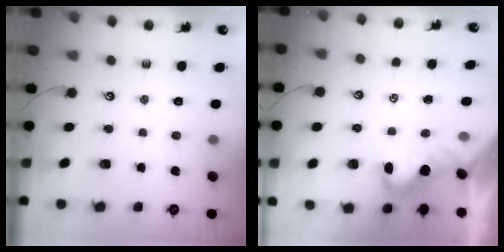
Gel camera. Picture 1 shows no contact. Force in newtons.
{"total": 2.1, "press": 2.0, "slide": 0.6}